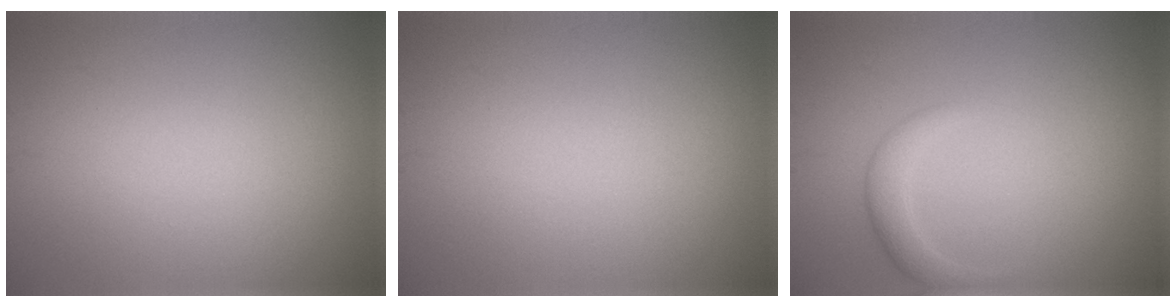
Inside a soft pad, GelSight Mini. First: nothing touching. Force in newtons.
{"total": 0.0}
{"total": 2.0, "press": 2.0, "slide": 0.1}